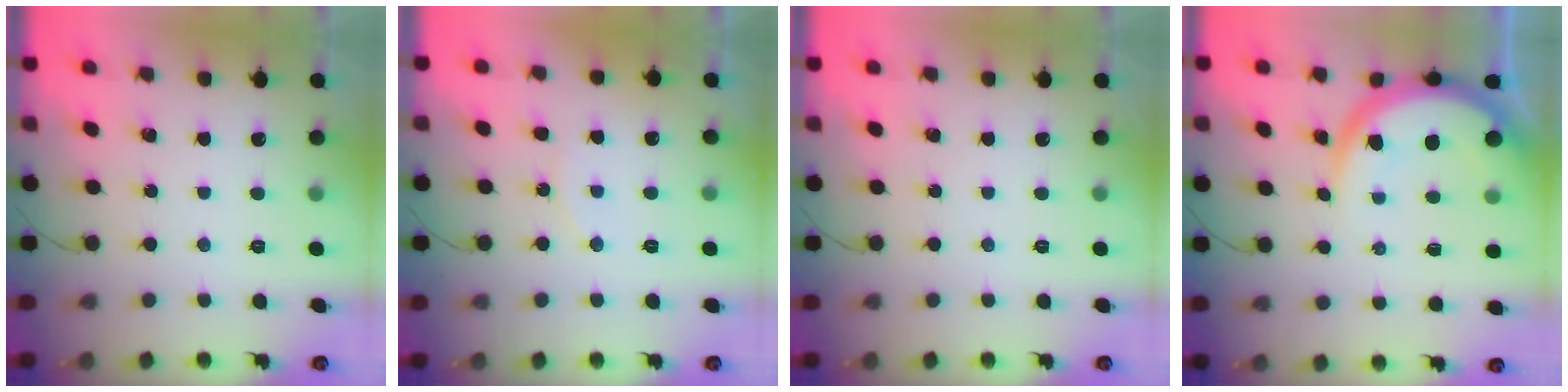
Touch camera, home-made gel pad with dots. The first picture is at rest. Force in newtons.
{"total": 5.5, "press": 5.5, "slide": 0.5}
{"total": 0.0}
{"total": 11.0, "press": 11.0, "slide": 1.1}